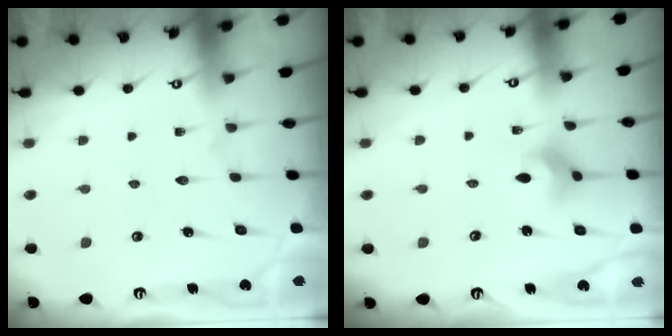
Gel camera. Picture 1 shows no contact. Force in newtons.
{"total": 3.7, "press": 3.7, "slide": 0.3}